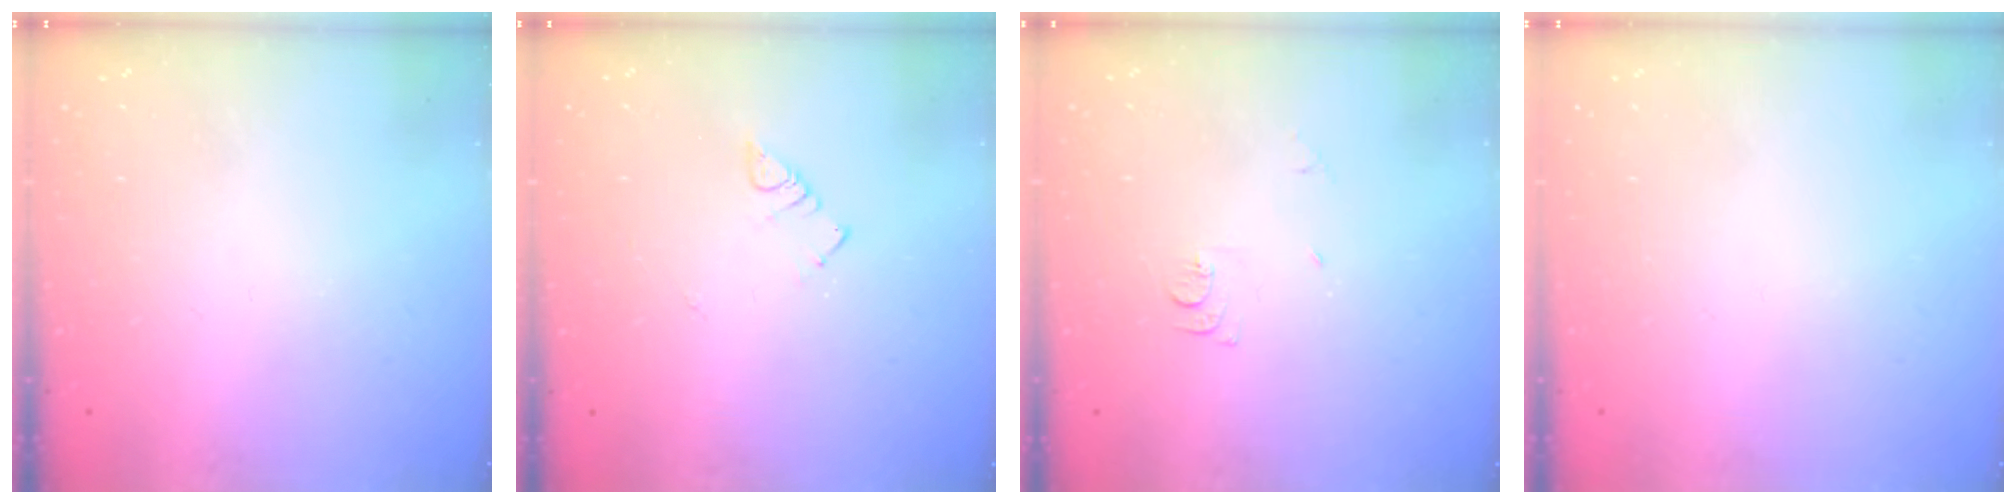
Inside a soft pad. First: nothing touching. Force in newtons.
{"total": 3.0, "press": 2.9, "slide": 0.4}
{"total": 5.7, "press": 5.7, "slide": 0.6}
{"total": 1.7, "press": 1.7, "slide": 0.1}